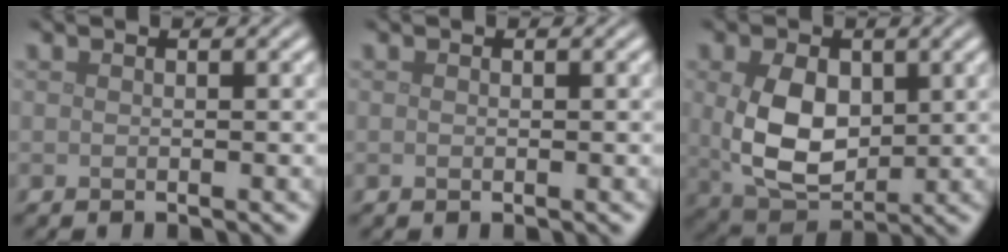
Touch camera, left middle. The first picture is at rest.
{"total": 0.0}
{"total": 7.1, "force": [0.6, 4.7, 5.2], "torque": [-0.115, -0.009, 0.022]}